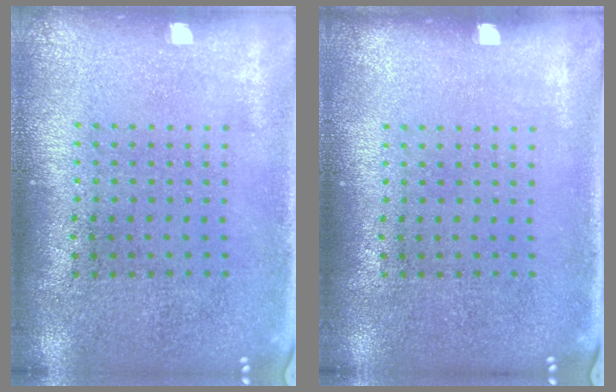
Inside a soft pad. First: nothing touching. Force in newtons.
{"total": 0.0}